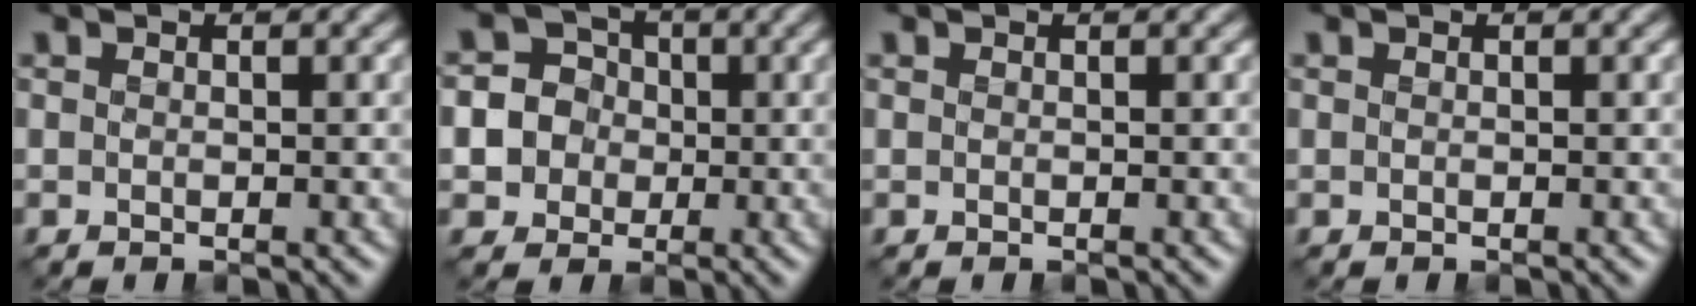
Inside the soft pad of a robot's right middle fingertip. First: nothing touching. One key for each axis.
{"total": 6.3, "fx": -0.3, "fy": 6.1, "fz": 1.8, "tx": -0.014, "ty": 0.026, "tz": -0.027}
{"total": 0.0}
{"total": 0.0}